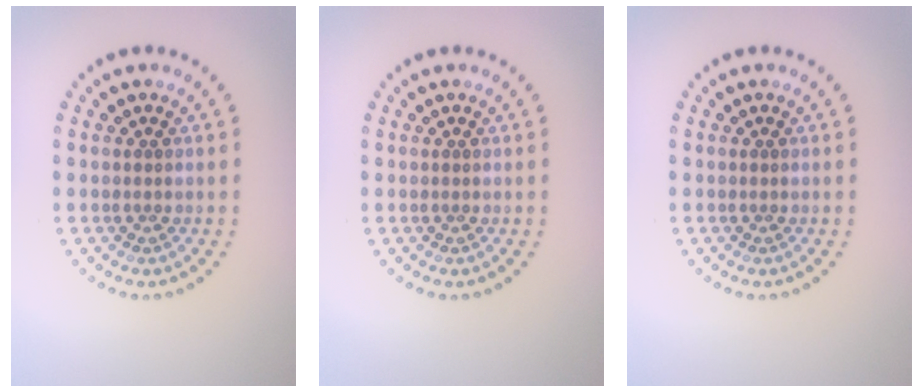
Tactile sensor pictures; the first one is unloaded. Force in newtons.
{"total": 0.0}
{"total": 0.0}